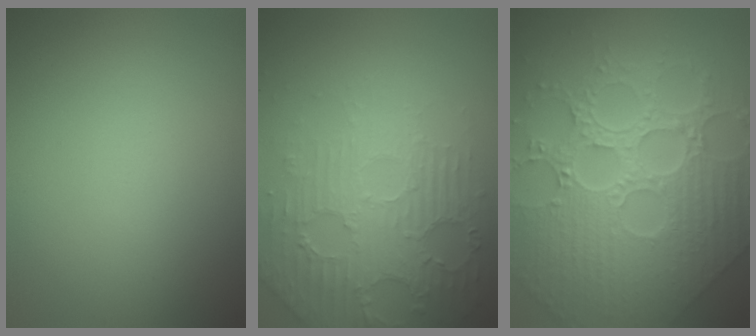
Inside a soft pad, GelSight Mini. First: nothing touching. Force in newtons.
{"total": 4.7, "press": 3.7, "slide": 2.8}
{"total": 9.4, "press": 6.9, "slide": 6.3}